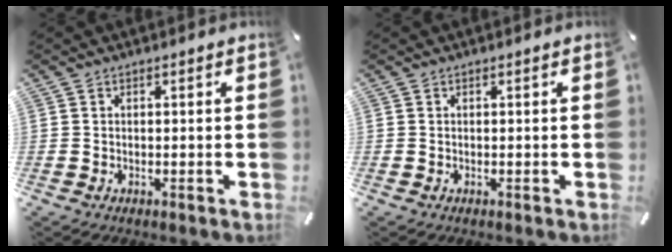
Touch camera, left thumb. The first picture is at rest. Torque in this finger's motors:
{"motor_torque": [-0.02, -0.02, 0.00, 0.00, 0.00]}